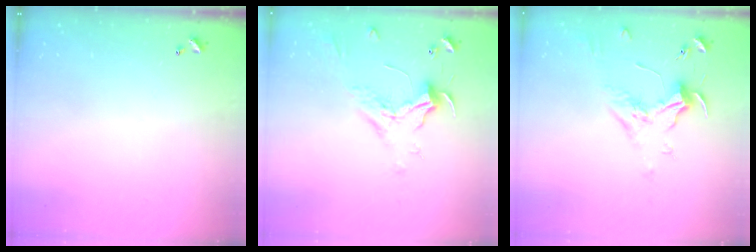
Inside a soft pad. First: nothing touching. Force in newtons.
{"total": 2.3, "press": 2.2, "slide": 0.9}
{"total": 1.8, "press": 1.6, "slide": 0.7}